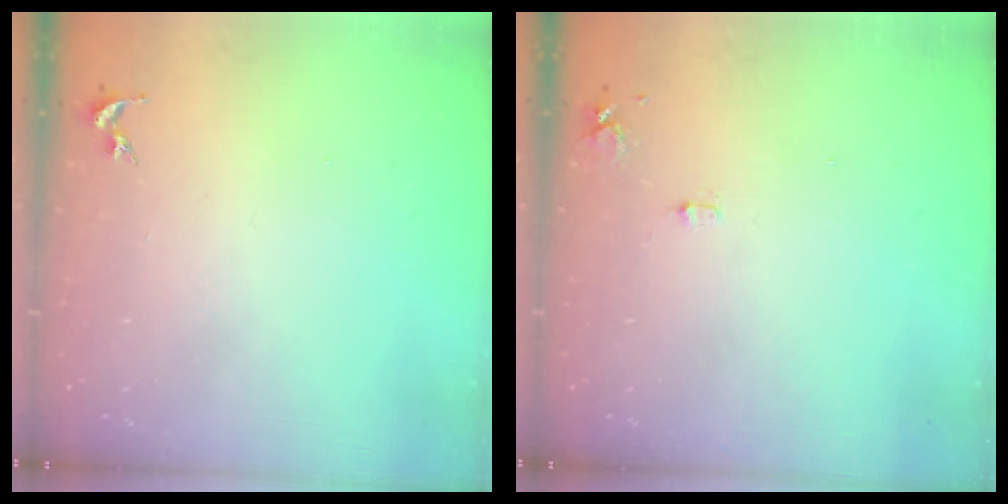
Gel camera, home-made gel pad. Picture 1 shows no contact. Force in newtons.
{"total": 5.2, "press": 5.1, "slide": 0.8}